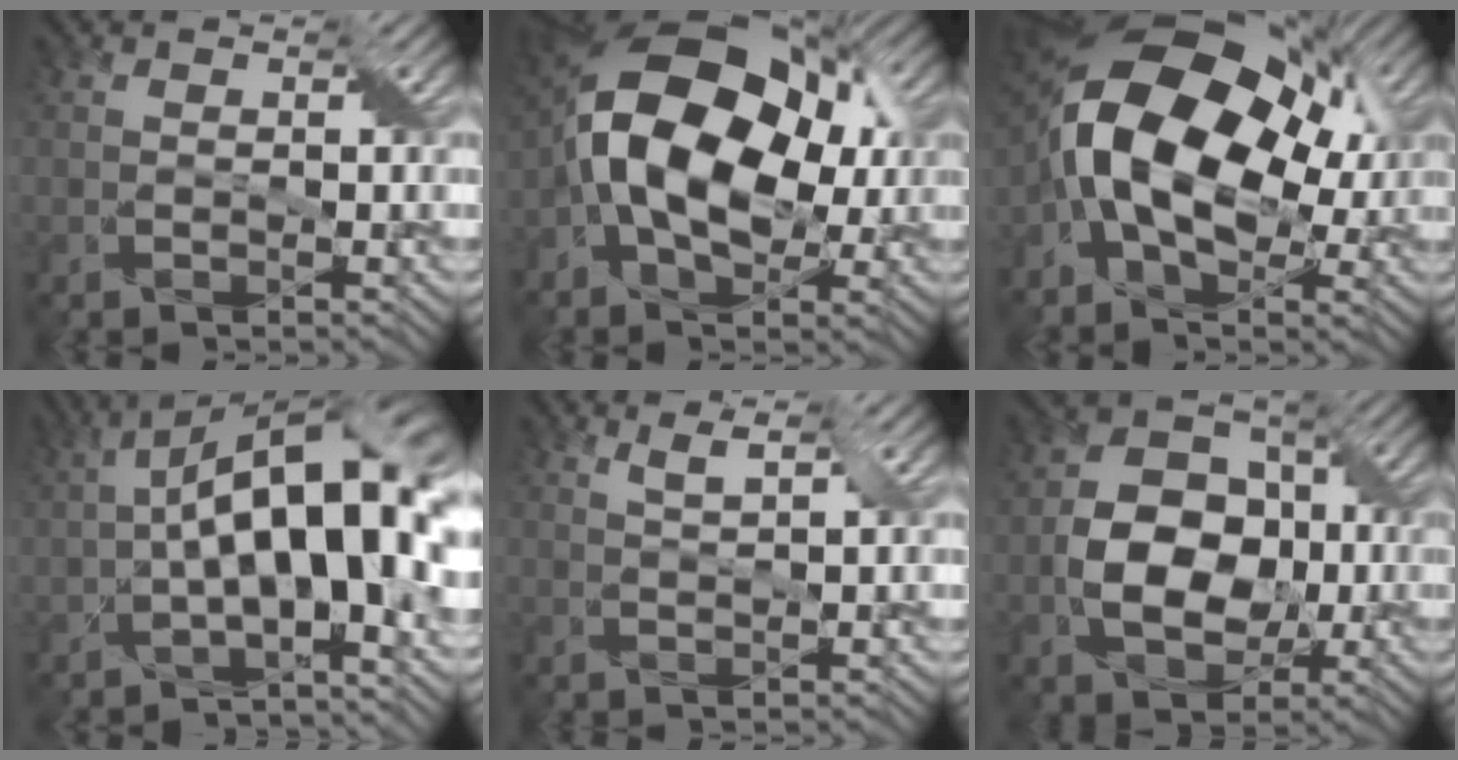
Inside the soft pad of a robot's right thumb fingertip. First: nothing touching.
{"total": 15.2, "force": [-0.1, 9.5, 11.9], "torque": [-0.193, 0.018, -0.020]}
{"total": 16.8, "force": [0.6, 10.4, 13.2], "torque": [-0.247, 0.016, -0.006]}
{"total": 14.6, "force": [-0.7, 5.9, 13.3], "torque": [-0.205, 0.013, -0.016]}
{"total": 1.8, "force": [1.6, -0.6, 0.6], "torque": [-0.022, 0.004, 0.029]}
{"total": 9.7, "force": [-0.9, 7.1, 6.5], "torque": [-0.128, 0.001, -0.021]}